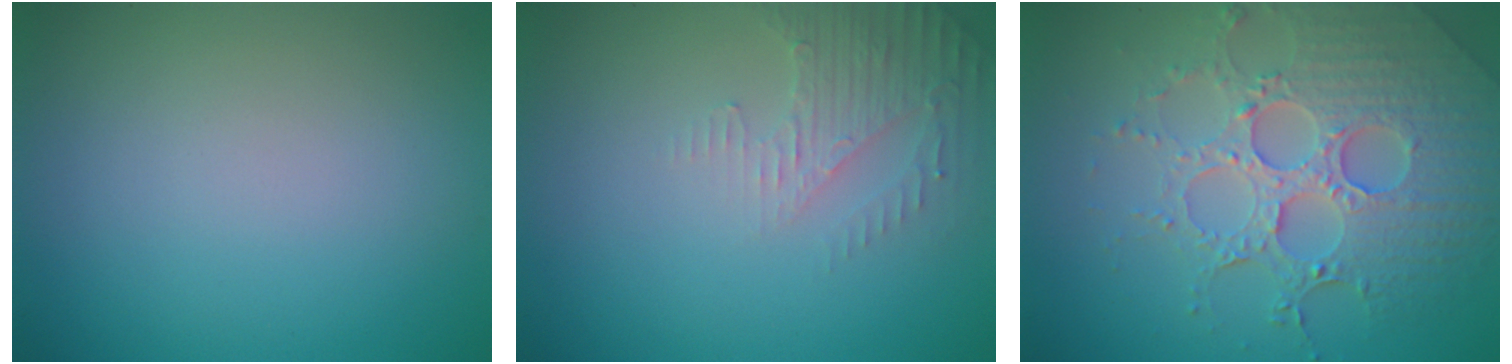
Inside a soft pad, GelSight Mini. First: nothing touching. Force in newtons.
{"total": 2.6, "press": 2.5, "slide": 0.7}
{"total": 6.9, "press": 5.3, "slide": 4.4}